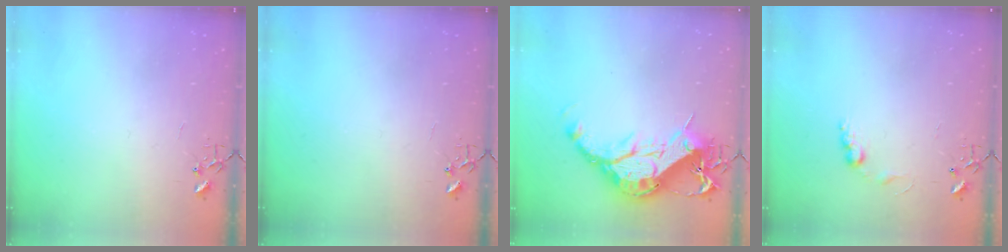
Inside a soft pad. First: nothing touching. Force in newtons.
{"total": 0.0}
{"total": 21.0, "press": 20.9, "slide": 2.1}
{"total": 7.0, "press": 7.0, "slide": 0.2}